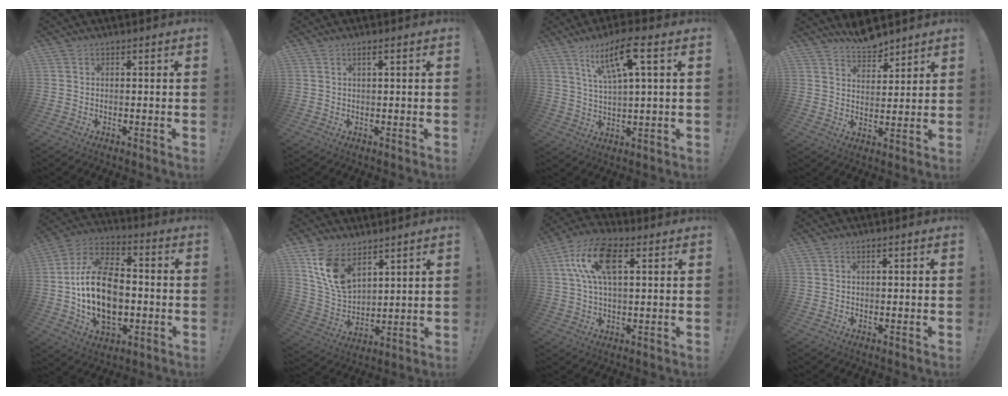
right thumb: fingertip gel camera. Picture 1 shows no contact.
{"total": 1.6, "force": [0.6, 0.0, 1.4], "torque": [-0.029, 0.000, 0.009]}
{"total": 12.3, "force": [5.9, 2.5, 10.5], "torque": [-0.189, -0.014, 0.096]}
{"total": 7.1, "force": [6.5, 2.2, 1.7], "torque": [-0.026, -0.050, 0.121]}
{"total": 21.7, "force": [-2.5, 14.1, 16.3], "torque": [-0.290, 0.019, -0.037]}
{"total": 13.2, "force": [8.4, 7.2, 7.1], "torque": [-0.144, -0.047, 0.166]}
{"total": 14.1, "force": [4.6, 6.7, 11.4], "torque": [-0.222, 0.003, 0.083]}
{"total": 0.9, "force": [0.3, 0.0, 0.8], "torque": [-0.025, 0.004, 0.006]}